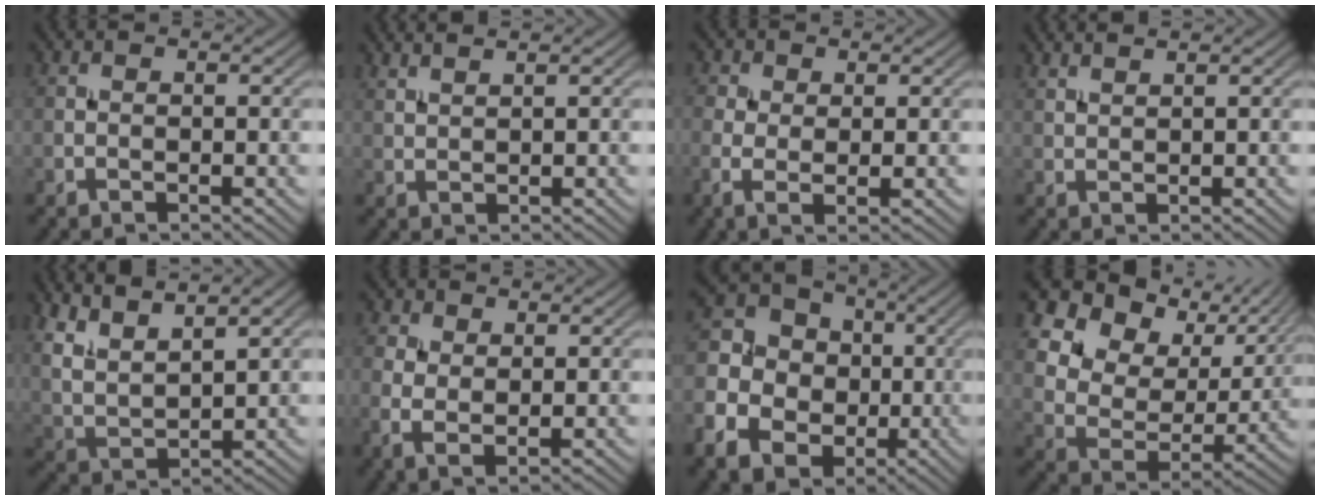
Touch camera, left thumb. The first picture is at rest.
{"total": 2.6, "force": [2.1, 0.5, 1.4], "torque": [-0.021, 0.004, 0.031]}
{"total": 3.8, "force": [0.1, 1.8, 3.3], "torque": [-0.079, -0.001, -0.002]}
{"total": 2.2, "force": [1.8, 0.4, 1.1], "torque": [-0.019, 0.004, 0.029]}
{"total": 8.1, "force": [5.4, 2.3, 5.6], "torque": [-0.121, -0.004, 0.110]}
{"total": 3.9, "force": [0.8, 2.2, 3.1], "torque": [-0.076, -0.001, 0.012]}
{"total": 14.0, "force": [-2.6, 12.3, 6.3], "torque": [-0.203, -0.015, -0.061]}
{"total": 14.7, "force": [7.5, 9.5, 8.4], "torque": [-0.176, 0.006, 0.121]}